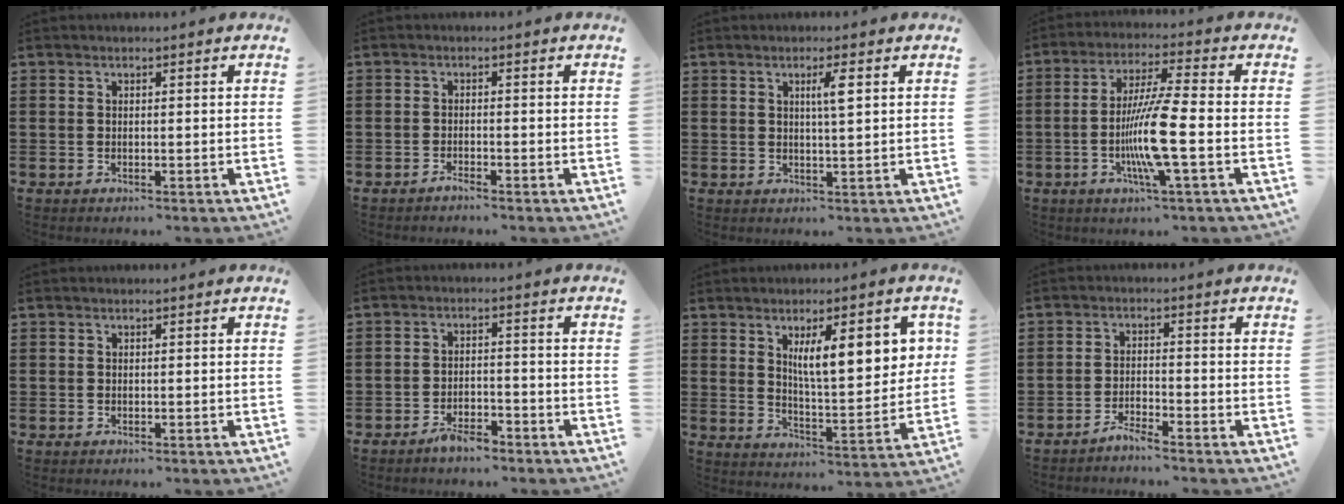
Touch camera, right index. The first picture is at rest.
{"total": 1.1, "force": [-1.1, -0.1, 0.3], "torque": [-0.004, 0.000, -0.020]}
{"total": 2.9, "force": [1.0, 0.2, 2.8], "torque": [-0.047, -0.002, 0.011]}
{"total": 10.0, "force": [-2.7, 0.3, 9.6], "torque": [-0.197, -0.017, -0.059]}
{"total": 0.0}
{"total": 3.2, "force": [-2.8, 1.0, 1.3], "torque": [-0.022, 0.010, -0.052]}
{"total": 10.1, "force": [3.7, 3.2, 8.8], "torque": [-0.150, 0.002, 0.058]}
{"total": 2.4, "force": [-2.4, -0.3, 0.4], "torque": [-0.009, 0.004, -0.048]}